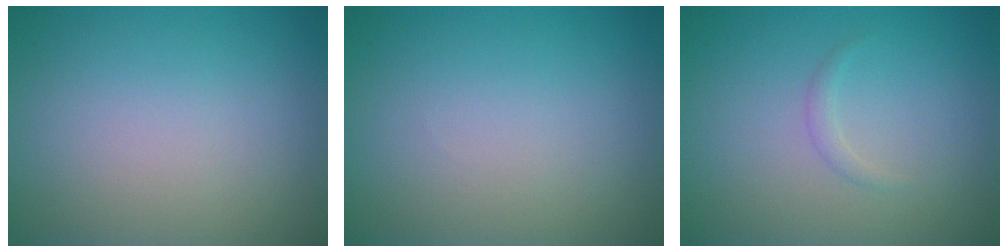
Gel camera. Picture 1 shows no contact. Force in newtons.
{"total": 0.0}
{"total": 0.7, "press": 0.7, "slide": 0.0}